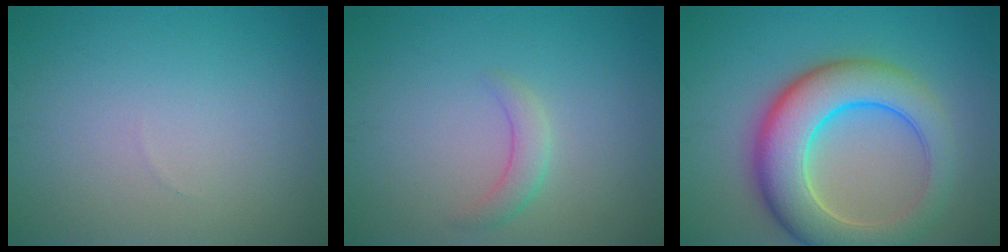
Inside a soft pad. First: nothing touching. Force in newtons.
{"total": 1.8, "press": 1.8, "slide": 0.2}
{"total": 9.4, "press": 9.4, "slide": 0.3}